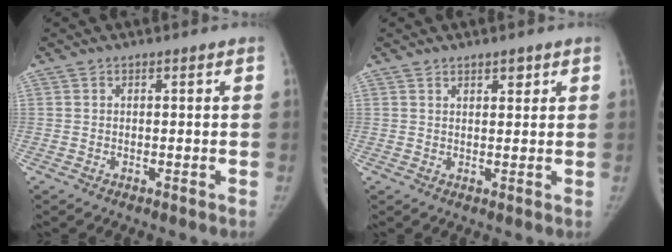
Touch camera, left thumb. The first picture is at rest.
{"total": 1.9, "force": [1.3, 0.9, 1.0], "torque": [-0.004, -0.007, 0.019]}